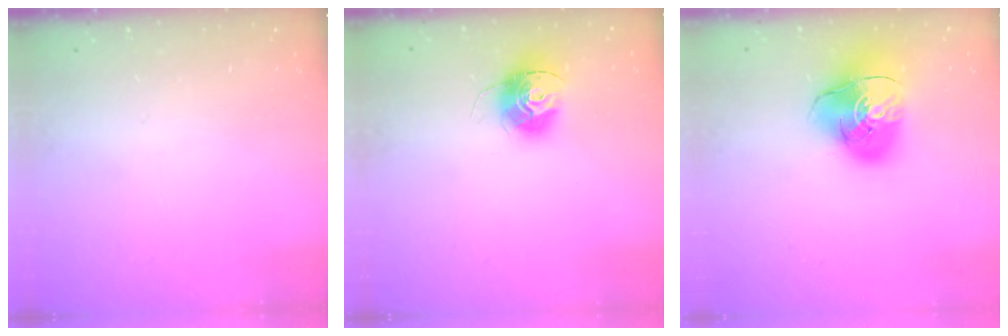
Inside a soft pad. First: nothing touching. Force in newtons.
{"total": 13.6, "press": 13.5, "slide": 1.3}
{"total": 13.9, "press": 13.8, "slide": 1.7}